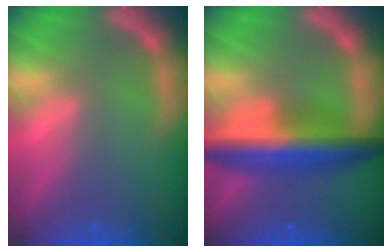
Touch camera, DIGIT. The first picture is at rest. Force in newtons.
{"total": 8.0}